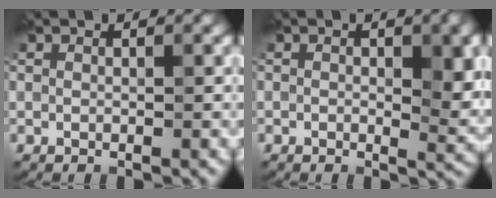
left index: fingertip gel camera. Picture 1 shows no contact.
{"total": 4.8, "force": [0.2, 1.9, 4.3], "torque": [-0.052, -0.003, 0.002]}